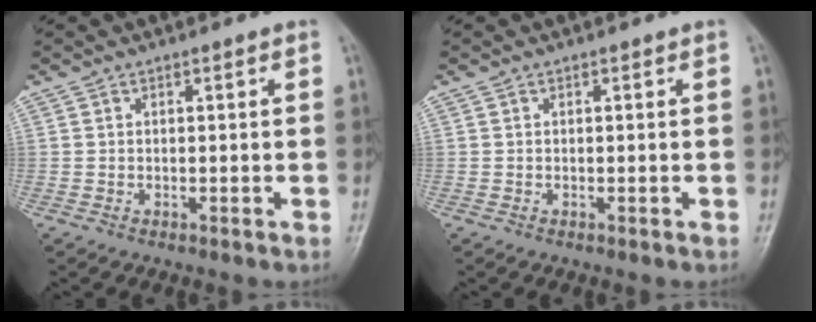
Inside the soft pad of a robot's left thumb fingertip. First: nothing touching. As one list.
[{"total": 0.0}]